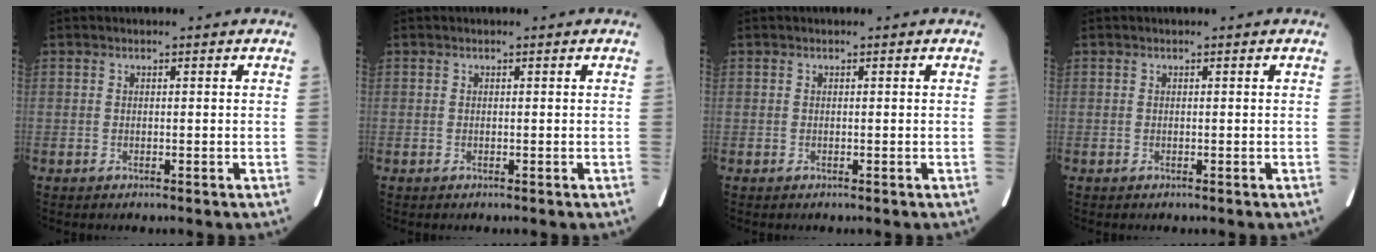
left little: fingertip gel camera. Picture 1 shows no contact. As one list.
[{"total": 0.0}, {"total": 0.0}, {"total": 0.0}]